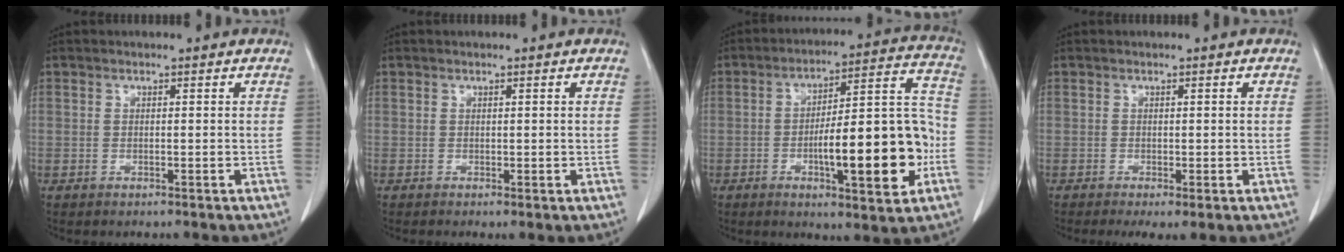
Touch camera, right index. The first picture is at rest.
{"total": 0.6, "force": [0.1, 0.1, 0.6], "torque": [-0.014, 0.001, 0.007]}
{"total": 17.6, "force": [-4.6, 3.7, 16.6], "torque": [-0.246, 0.022, -0.062]}
{"total": 2.9, "force": [-1.0, 0.7, 2.6], "torque": [-0.043, -0.007, -0.007]}